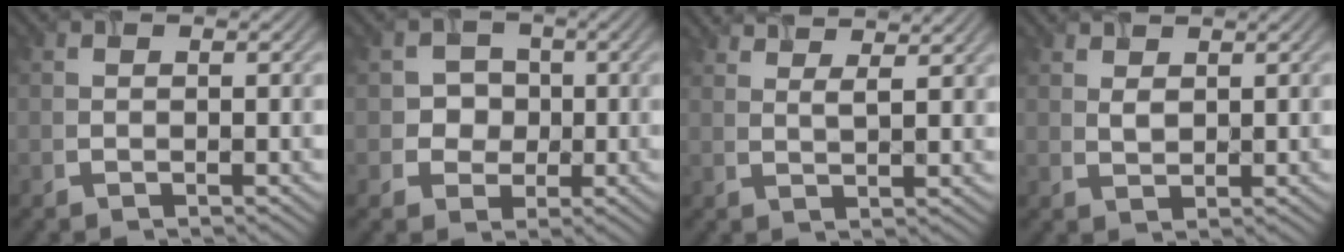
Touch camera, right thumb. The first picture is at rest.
{"total": 4.2, "force": [0.1, 4.1, 1.1], "torque": [-0.027, 0.007, 0.001]}
{"total": 4.5, "force": [3.9, 0.5, 2.2], "torque": [-0.038, -0.002, 0.066]}
{"total": 1.9, "force": [1.4, 0.9, 0.9], "torque": [-0.021, 0.006, 0.036]}